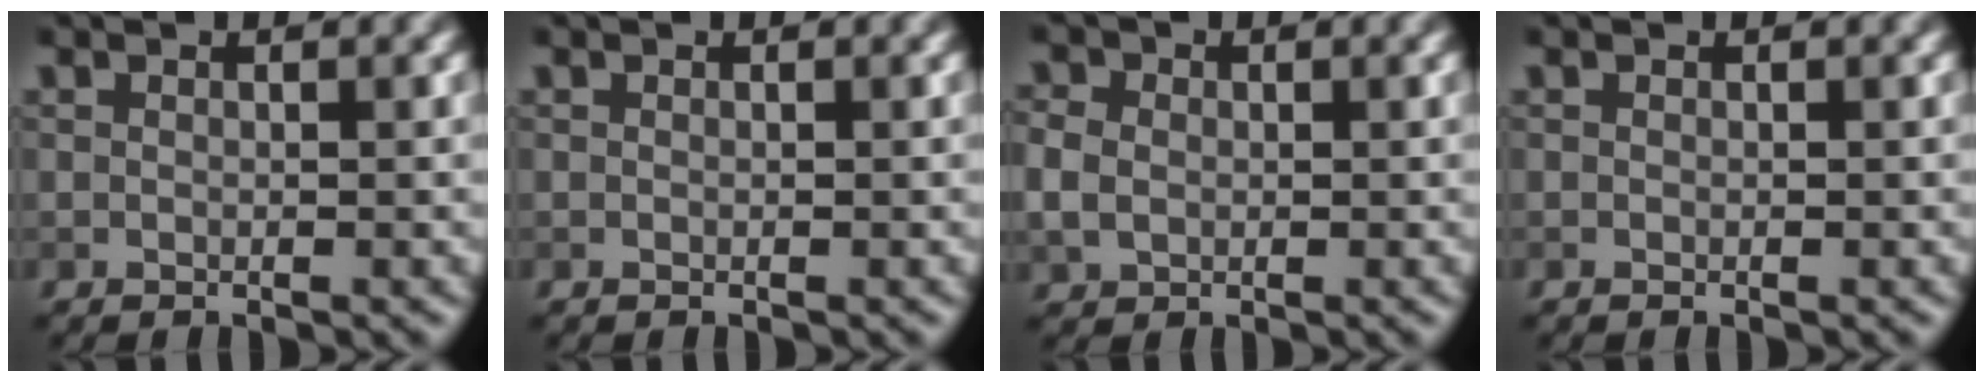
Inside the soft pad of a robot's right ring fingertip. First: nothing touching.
{"total": 0.0}
{"total": 2.7, "force": [-0.1, 2.3, 1.3], "torque": [-0.035, 0.003, -0.002]}
{"total": 0.0}